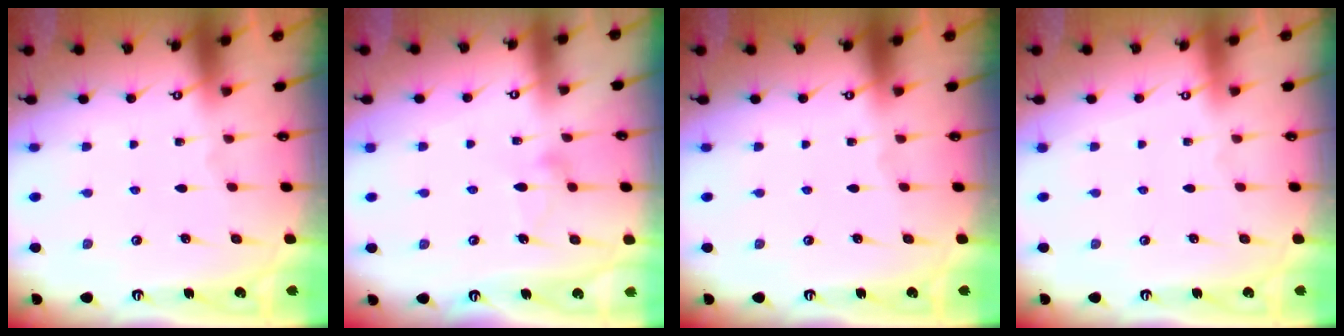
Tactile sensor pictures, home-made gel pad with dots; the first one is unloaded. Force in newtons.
{"total": 9.7, "press": 9.7, "slide": 0.4}
{"total": 0.0}
{"total": 4.0, "press": 4.0, "slide": 0.1}